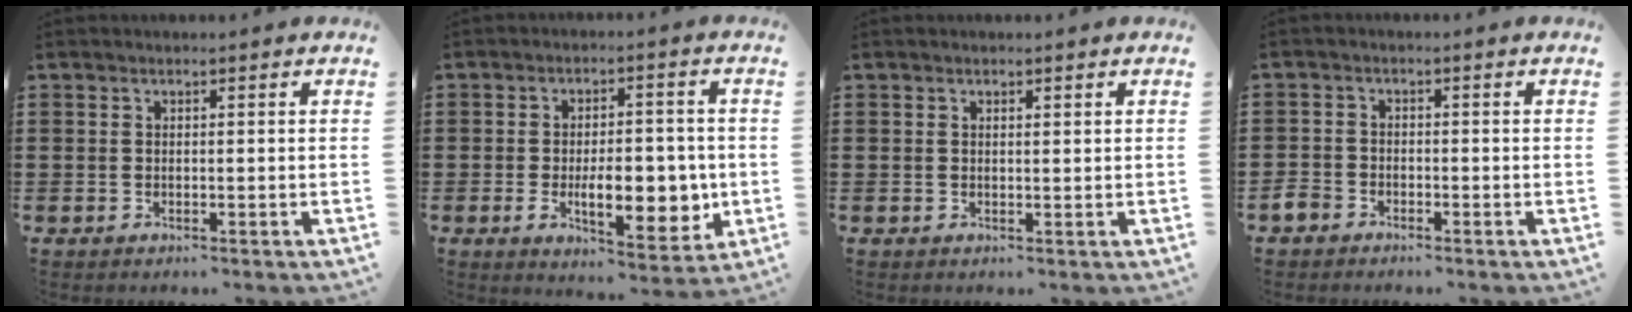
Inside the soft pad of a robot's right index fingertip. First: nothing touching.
{"total": 11.0, "force": [-2.1, 5.2, 9.4], "torque": [-0.144, -0.015, -0.035]}
{"total": 0.6, "force": [0.4, 0.2, 0.4], "torque": [-0.008, 0.002, 0.007]}
{"total": 2.2, "force": [-1.8, 1.3, 0.4], "torque": [-0.026, 0.000, -0.042]}